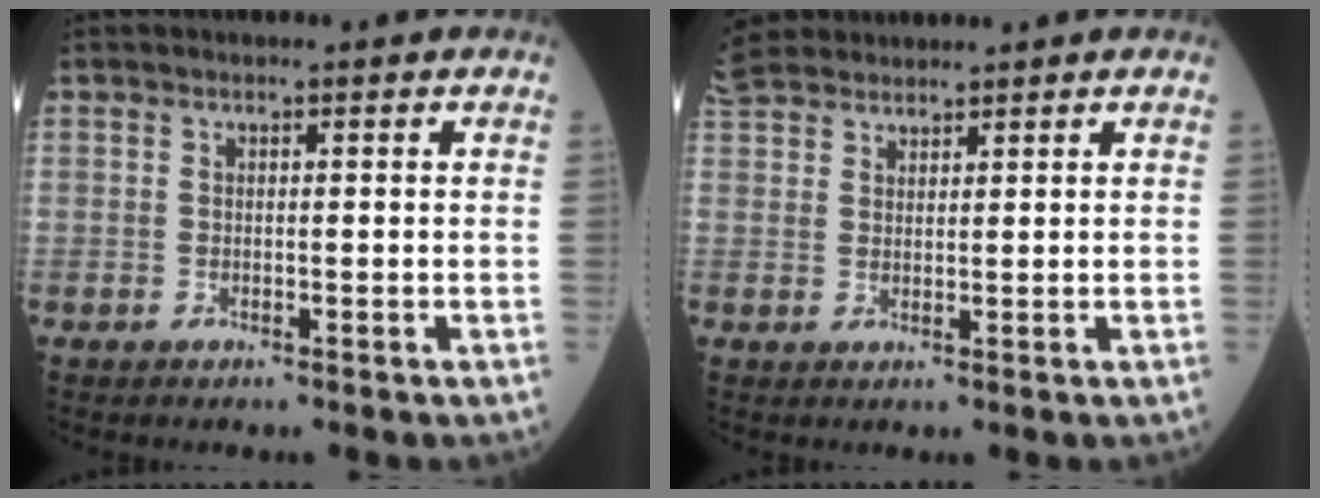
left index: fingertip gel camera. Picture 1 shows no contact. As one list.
[{"total": 7.3, "force": [6.6, 2.5, 1.9], "torque": [-0.052, 0.026, 0.135]}]